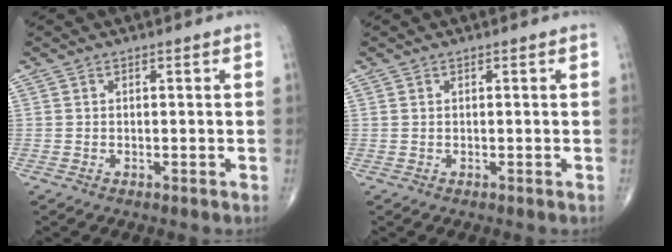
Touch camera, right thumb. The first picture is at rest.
{"total": 0.0}